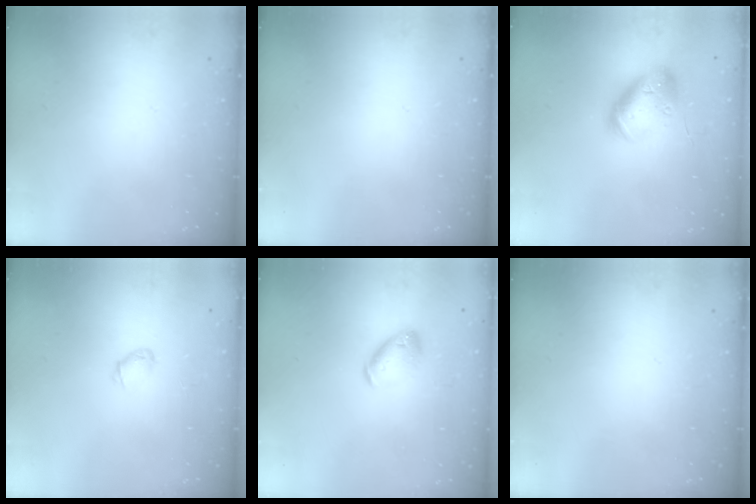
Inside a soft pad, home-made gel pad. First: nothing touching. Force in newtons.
{"total": 0.0}
{"total": 17.1, "press": 16.9, "slide": 2.7}
{"total": 2.4, "press": 2.4, "slide": 0.4}
{"total": 9.0, "press": 9.0, "slide": 1.2}
{"total": 0.0}